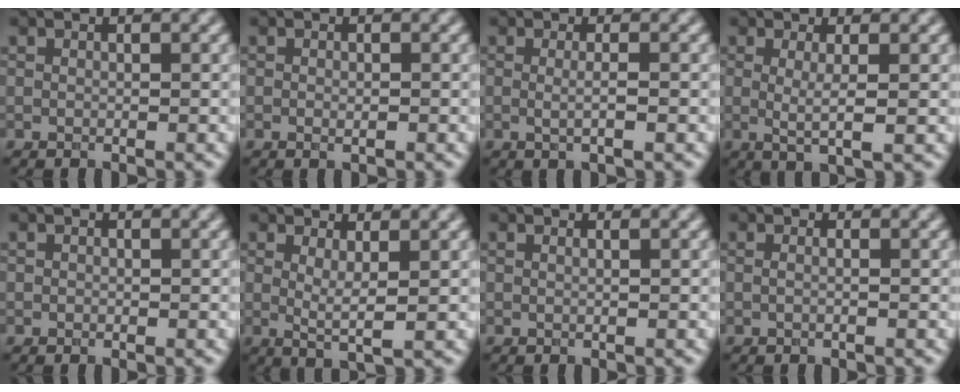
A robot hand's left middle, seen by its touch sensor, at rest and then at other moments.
{"total": 0.8, "force": [-0.2, 0.3, 0.7], "torque": [-0.011, -0.001, -0.002]}
{"total": 2.2, "force": [-0.1, 0.5, 2.1], "torque": [-0.035, -0.007, -0.007]}
{"total": 2.7, "force": [0.2, 0.5, 2.6], "torque": [-0.049, -0.011, 0.003]}
{"total": 0.0}
{"total": 2.6, "force": [0.6, 0.5, 2.5], "torque": [-0.043, -0.013, 0.012]}
{"total": 0.6, "force": [0.2, 0.2, 0.5], "torque": [-0.008, -0.001, -0.003]}
{"total": 0.9, "force": [0.1, 0.3, 0.8], "torque": [-0.008, -0.013, -0.007]}